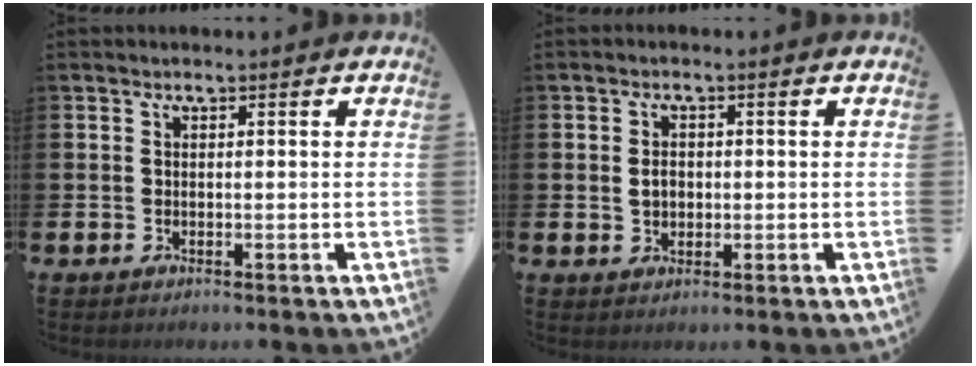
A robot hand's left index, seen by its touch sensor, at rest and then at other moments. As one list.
[{"total": 2.2, "force": [0.1, 1.8, 1.3], "torque": [-0.015, 0.003, -0.003]}]